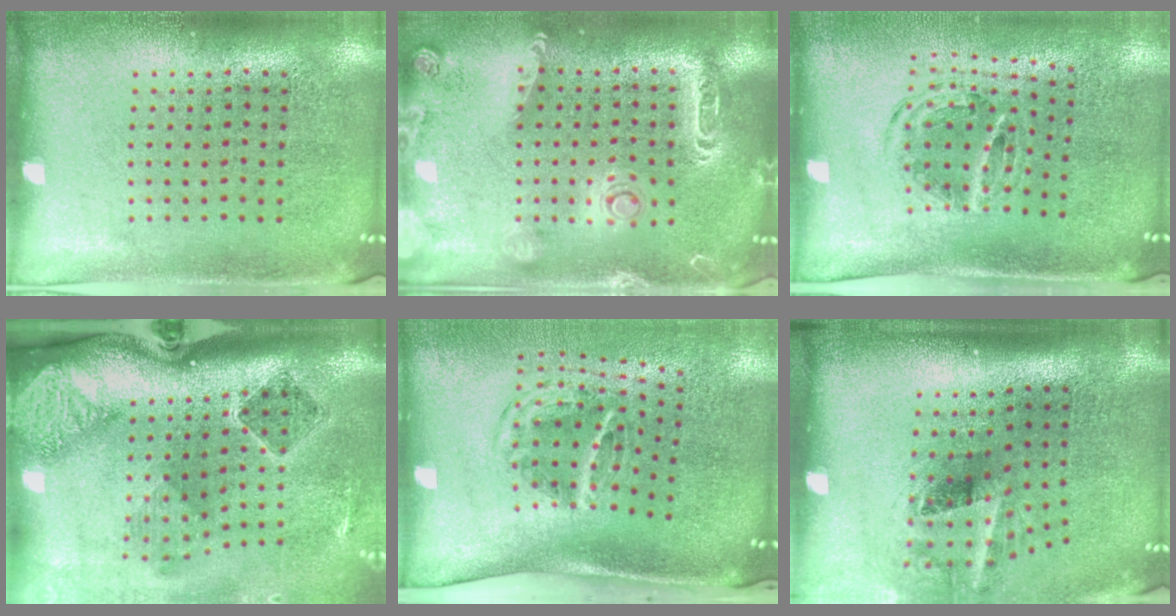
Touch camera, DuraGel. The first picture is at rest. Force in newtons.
{"total": 2.1, "press": 2.0, "slide": 0.7}
{"total": 0.9, "press": 0.9, "slide": 0.2}
{"total": 2.7, "press": 1.8, "slide": 2.1}
{"total": 2.0, "press": 1.2, "slide": 1.6}
{"total": 2.0, "press": 1.2, "slide": 1.6}